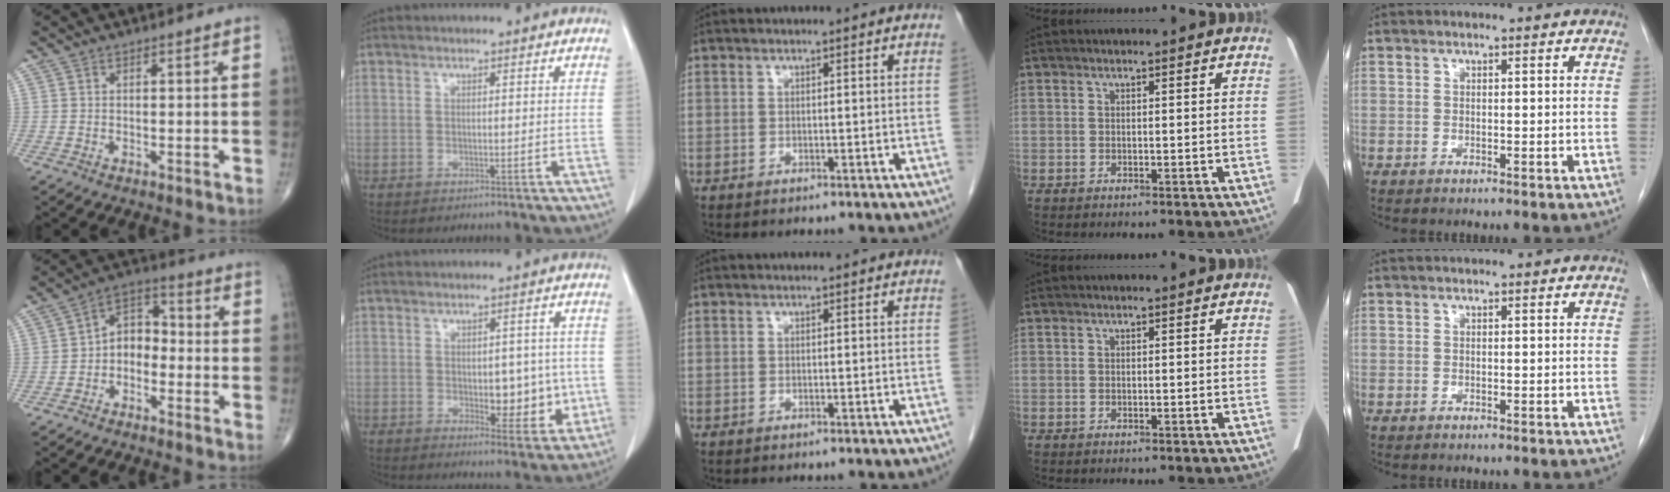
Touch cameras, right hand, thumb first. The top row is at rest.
{"thumb": {"total": 7.0, "force": [-2.1, 5.0, 4.3], "torque": [-0.047, 0.041, -0.055]}, "index": {"total": 7.0, "force": [-0.6, 3.9, 5.8], "torque": [-0.058, 0.002, 0.002]}}